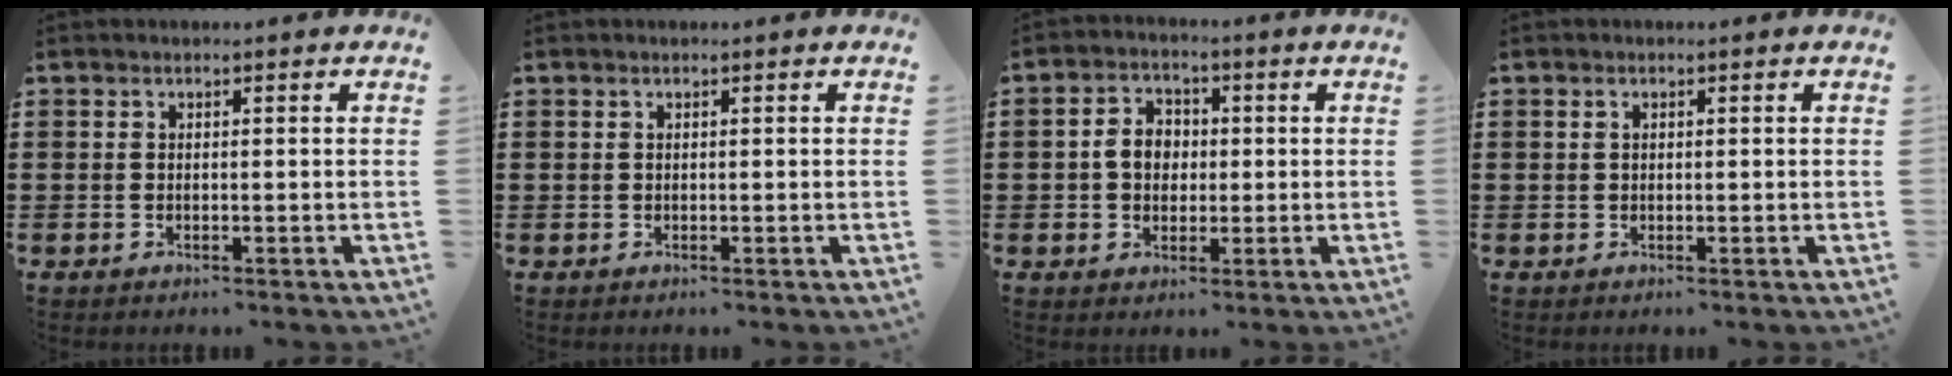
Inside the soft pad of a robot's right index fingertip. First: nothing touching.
{"total": 0.0}
{"total": 4.8, "force": [-0.1, 3.9, 2.8], "torque": [-0.063, 0.015, -0.006]}
{"total": 0.7, "force": [0.2, 0.5, 0.4], "torque": [-0.010, 0.003, 0.004]}